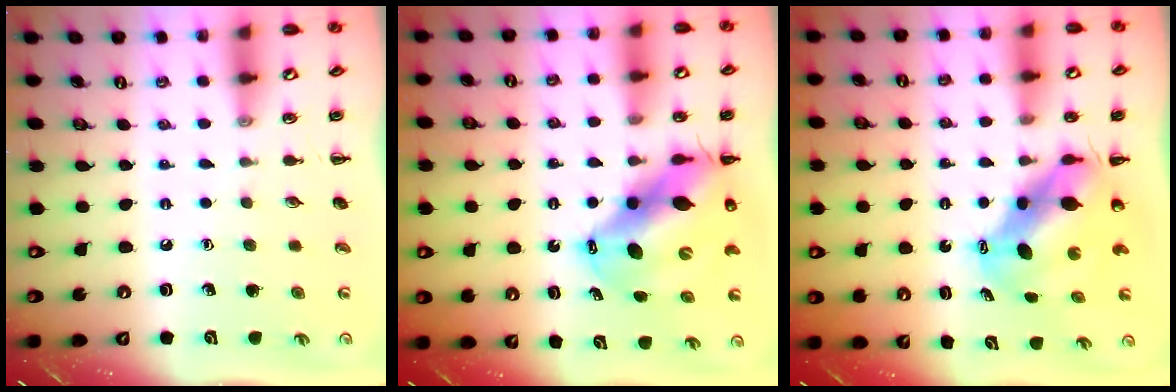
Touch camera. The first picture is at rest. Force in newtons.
{"total": 14.4, "press": 13.8, "slide": 4.1}
{"total": 7.8, "press": 7.6, "slide": 1.9}